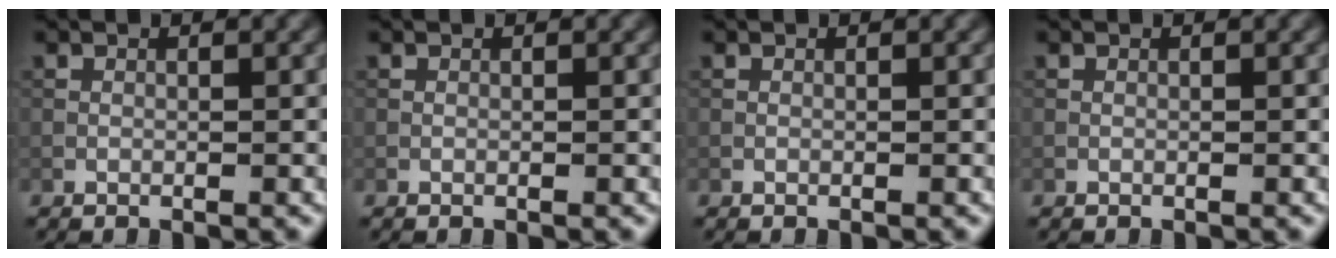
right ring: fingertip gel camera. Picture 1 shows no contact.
{"total": 0.0}
{"total": 0.0}
{"total": 0.0}